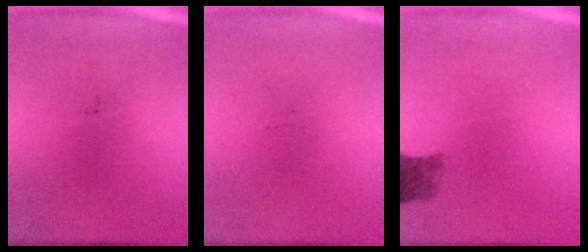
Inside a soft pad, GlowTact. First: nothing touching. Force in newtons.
{"total": 0.0}
{"total": 2.7}